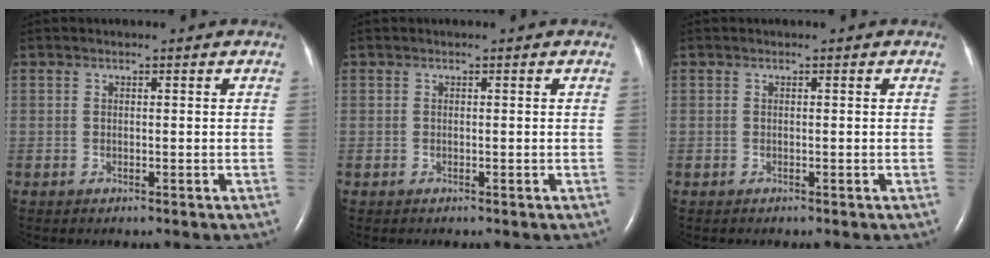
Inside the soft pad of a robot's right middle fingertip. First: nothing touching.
{"total": 0.0}
{"total": 0.0}